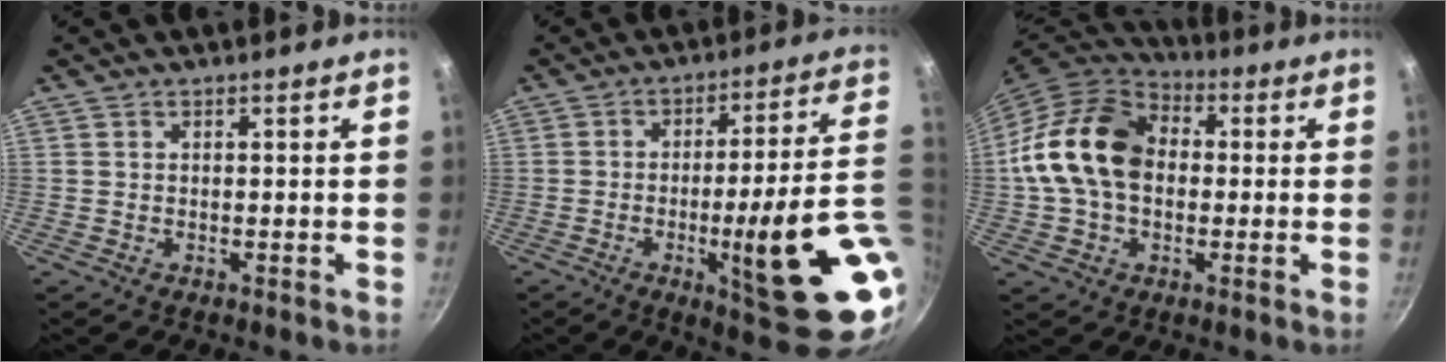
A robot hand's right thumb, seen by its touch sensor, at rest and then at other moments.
{"total": 20.9, "force": [-4.5, 3.6, 20.1], "torque": [-0.254, 0.011, -0.051]}
{"total": 17.6, "force": [0.5, 12.8, 12.1], "torque": [-0.202, 0.033, -0.002]}